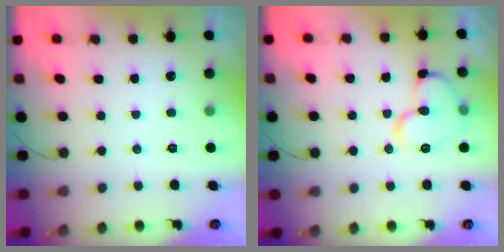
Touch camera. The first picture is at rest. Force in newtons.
{"total": 12.1, "press": 12.0, "slide": 1.4}